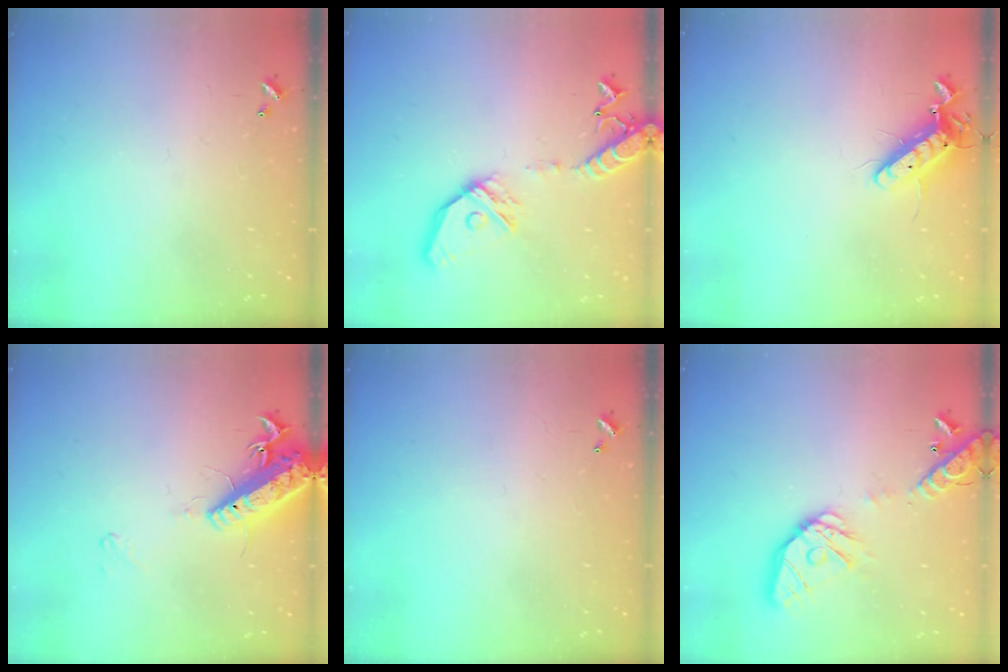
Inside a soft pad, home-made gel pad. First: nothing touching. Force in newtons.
{"total": 16.3, "press": 16.0, "slide": 3.2}
{"total": 11.6, "press": 11.4, "slide": 2.2}
{"total": 15.7, "press": 15.3, "slide": 3.5}
{"total": 0.0}
{"total": 16.7, "press": 16.5, "slide": 2.5}